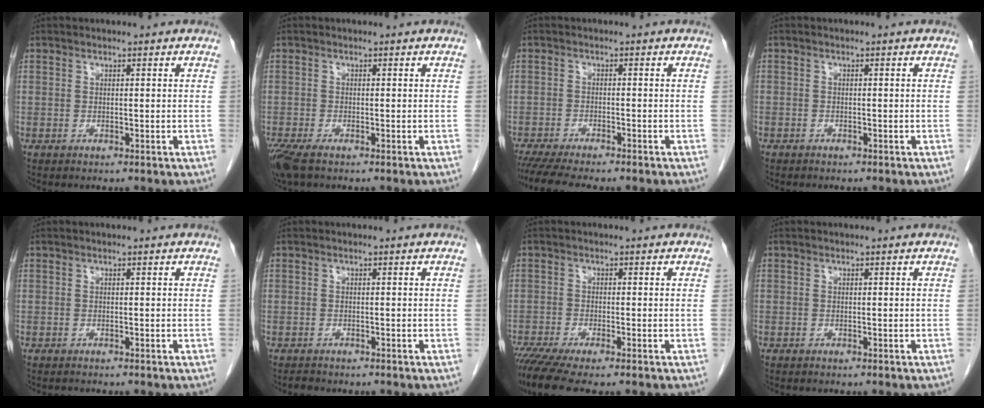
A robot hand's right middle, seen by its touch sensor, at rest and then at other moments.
{"total": 4.3, "force": [-3.0, 1.4, 2.8], "torque": [-0.060, -0.014, -0.053]}
{"total": 9.0, "force": [-7.6, 0.9, 4.7], "torque": [-0.066, -0.014, -0.113]}
{"total": 0.8, "force": [-0.6, 0.5, 0.1], "torque": [-0.007, 0.003, -0.011]}
{"total": 0.6, "force": [-0.6, -0.1, 0.1], "torque": [-0.009, -0.005, -0.008]}
{"total": 1.1, "force": [-1.0, 0.3, 0.2], "torque": [-0.013, -0.004, -0.017]}
{"total": 7.4, "force": [-5.8, 0.5, 4.6], "torque": [-0.077, -0.018, -0.099]}
{"total": 0.0}